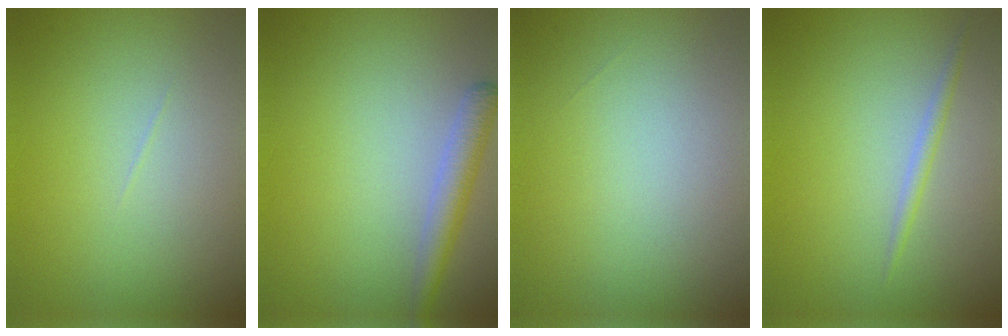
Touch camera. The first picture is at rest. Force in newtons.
{"total": 2.4, "press": 2.4, "slide": 0.1}
{"total": 0.0}
{"total": 1.0, "press": 1.0, "slide": 0.0}